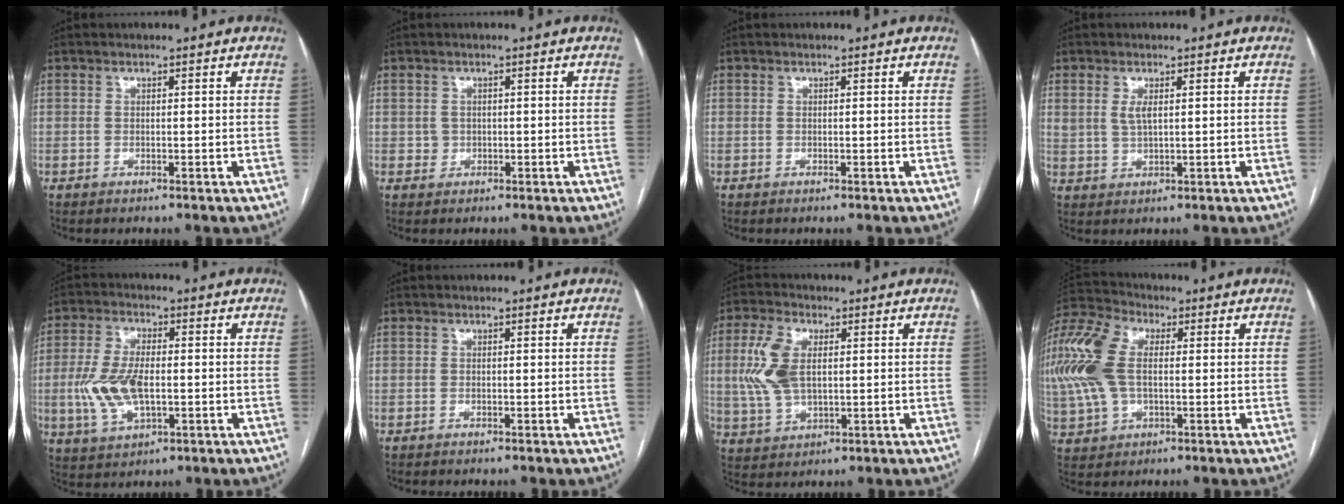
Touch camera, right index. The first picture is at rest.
{"total": 1.3, "force": [0.2, 1.3, 0.1], "torque": [-0.003, 0.004, 0.007]}
{"total": 0.0}
{"total": 2.7, "force": [1.2, 1.1, 2.2], "torque": [-0.051, 0.002, 0.028]}
{"total": 9.6, "force": [-1.2, 4.3, 8.5], "torque": [-0.190, 0.005, -0.018]}
{"total": 0.0}
{"total": 8.6, "force": [1.5, 4.4, 7.3], "torque": [-0.183, 0.013, 0.034]}
{"total": 18.7, "force": [1.7, 11.3, 14.8], "torque": [-0.395, 0.022, 0.034]}